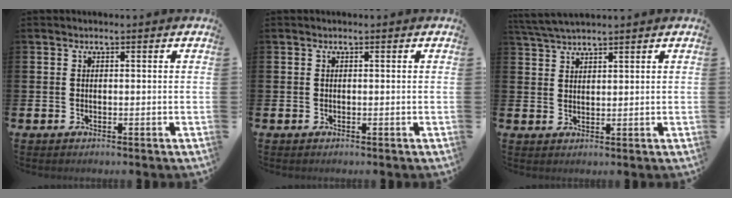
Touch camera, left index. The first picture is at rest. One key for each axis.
{"total": 0.0}
{"total": 3.1, "fx": 3.0, "fy": 0.3, "fz": 0.8, "tx": -0.026, "ty": -0.006, "tz": 0.057}